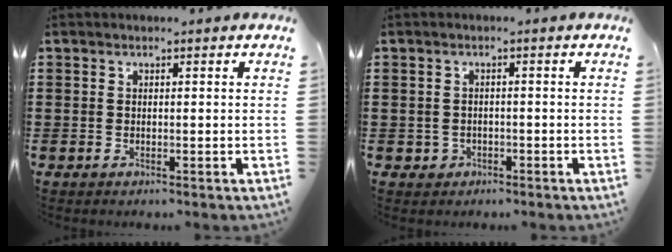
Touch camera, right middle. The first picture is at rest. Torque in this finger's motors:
{"motor_torque": [-0.08, 0.01, 0.02, -0.01]}